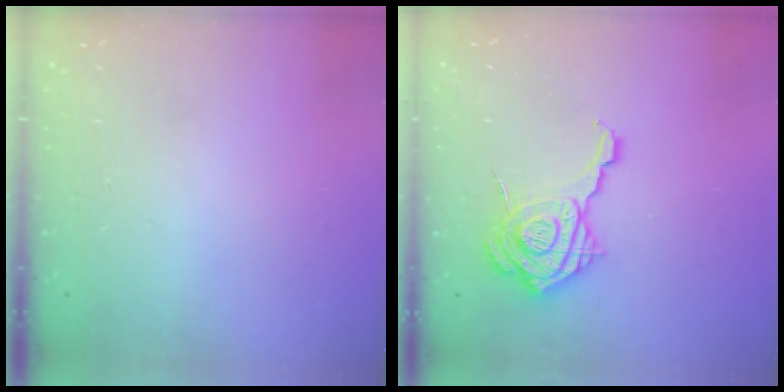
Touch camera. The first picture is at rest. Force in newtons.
{"total": 18.2, "press": 18.1, "slide": 2.0}